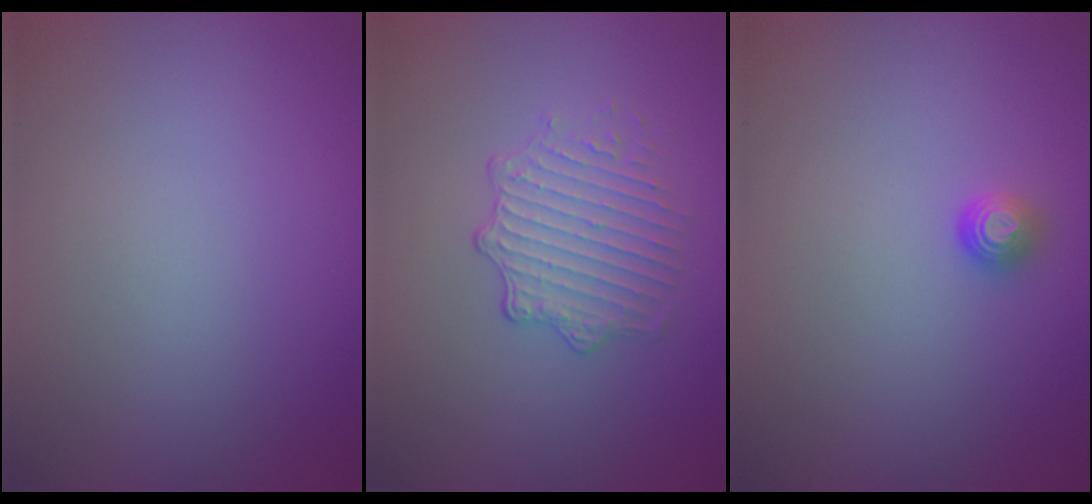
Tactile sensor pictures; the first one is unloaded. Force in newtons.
{"total": 2.6, "press": 2.0, "slide": 1.6}
{"total": 1.1, "press": 1.0, "slide": 0.5}